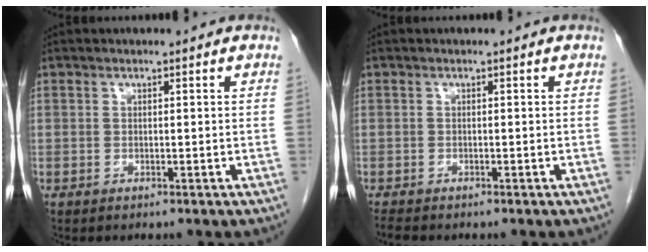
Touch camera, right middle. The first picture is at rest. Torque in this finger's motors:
{"motor_torque": [0.18, -0.05, -0.03, 0.01]}